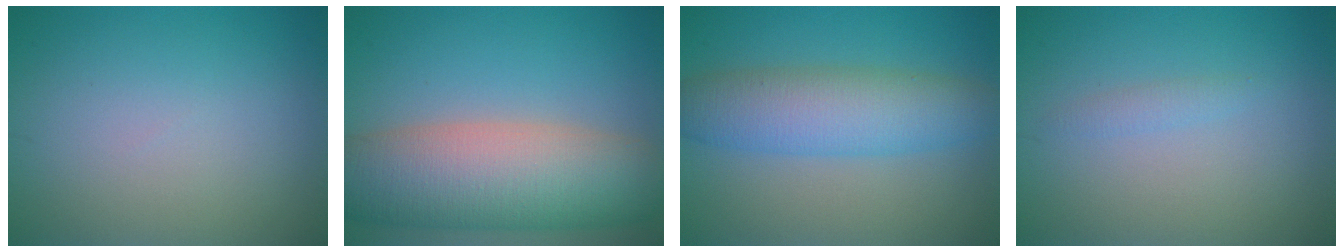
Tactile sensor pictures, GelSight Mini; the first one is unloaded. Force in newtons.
{"total": 11.1, "press": 11.1, "slide": 0.7}
{"total": 6.4, "press": 6.4, "slide": 0.1}
{"total": 0.9, "press": 0.9, "slide": 0.1}